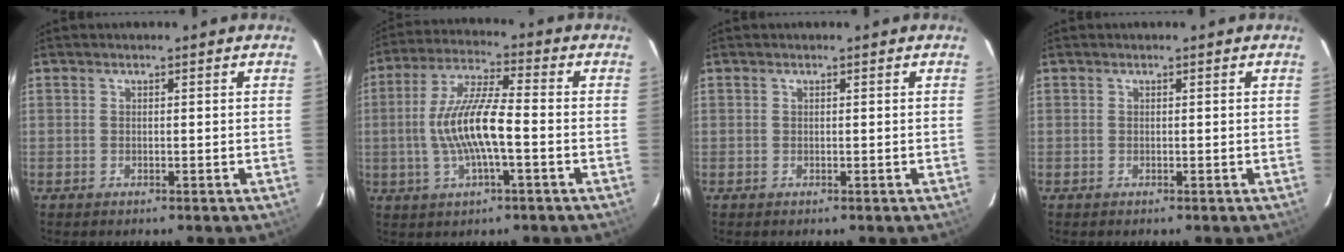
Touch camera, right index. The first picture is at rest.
{"total": 11.8, "force": [-2.0, 2.3, 11.4], "torque": [-0.230, 0.004, -0.039]}
{"total": 0.0}
{"total": 0.0}